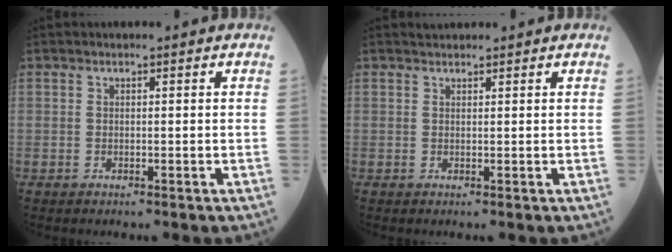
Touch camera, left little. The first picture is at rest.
{"total": 1.0, "force": [1.0, 0.3, 0.1], "torque": [-0.010, 0.011, 0.019]}